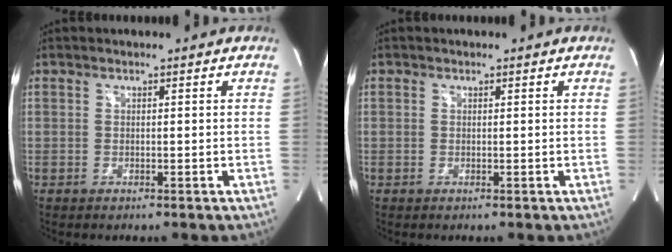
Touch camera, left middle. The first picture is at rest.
{"total": 0.0}